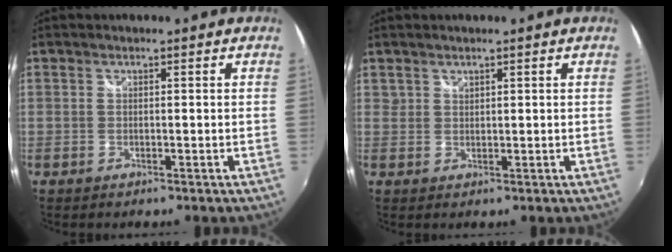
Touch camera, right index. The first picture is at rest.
{"total": 1.2, "force": [1.0, 0.5, 0.1], "torque": [0.002, 0.002, 0.020]}